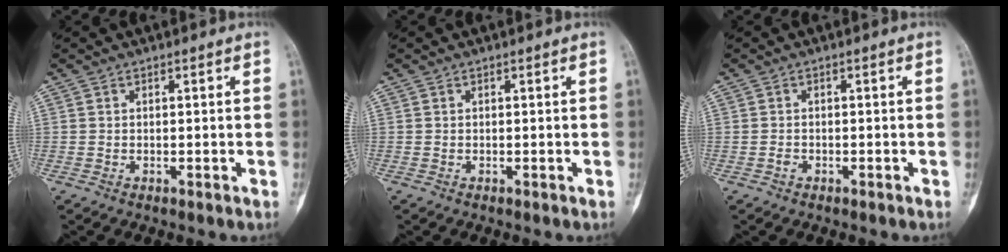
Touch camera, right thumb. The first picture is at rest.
{"total": 0.0}
{"total": 0.8, "force": [-0.5, 0.6, 0.3], "torque": [-0.004, 0.004, -0.011]}